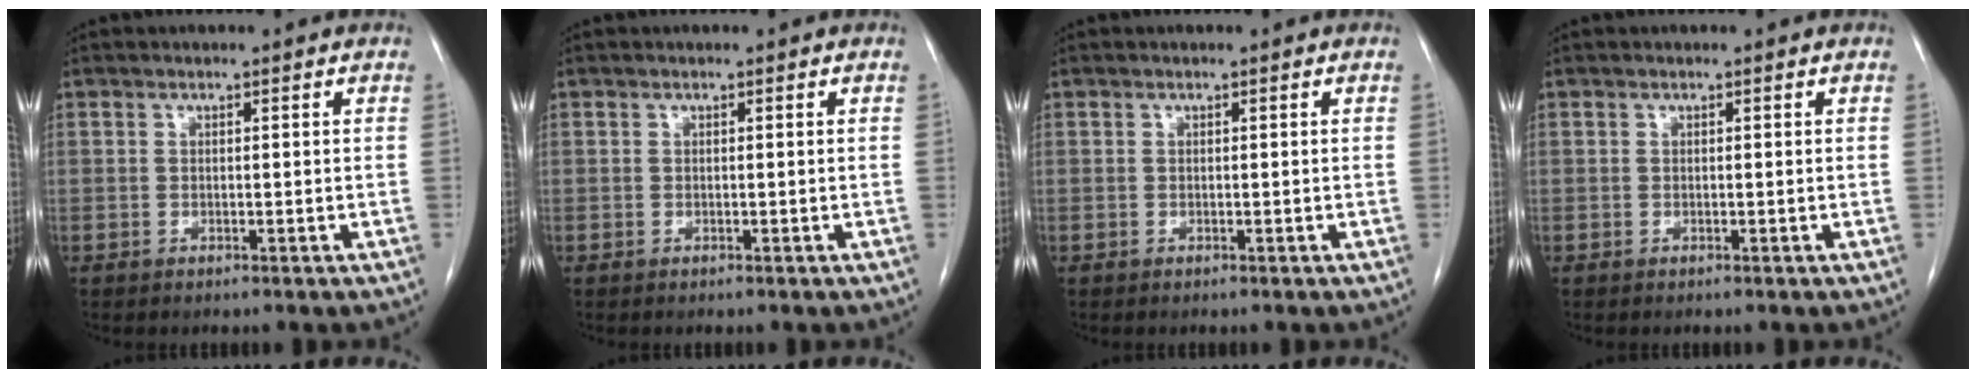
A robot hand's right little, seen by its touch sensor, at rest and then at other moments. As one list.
[{"total": 0.0}, {"total": 0.0}, {"total": 0.0}]